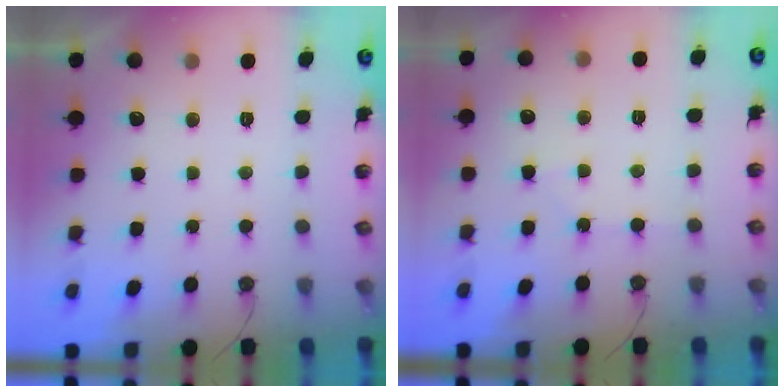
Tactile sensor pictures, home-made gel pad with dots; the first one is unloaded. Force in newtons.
{"total": 4.4, "press": 4.3, "slide": 0.6}